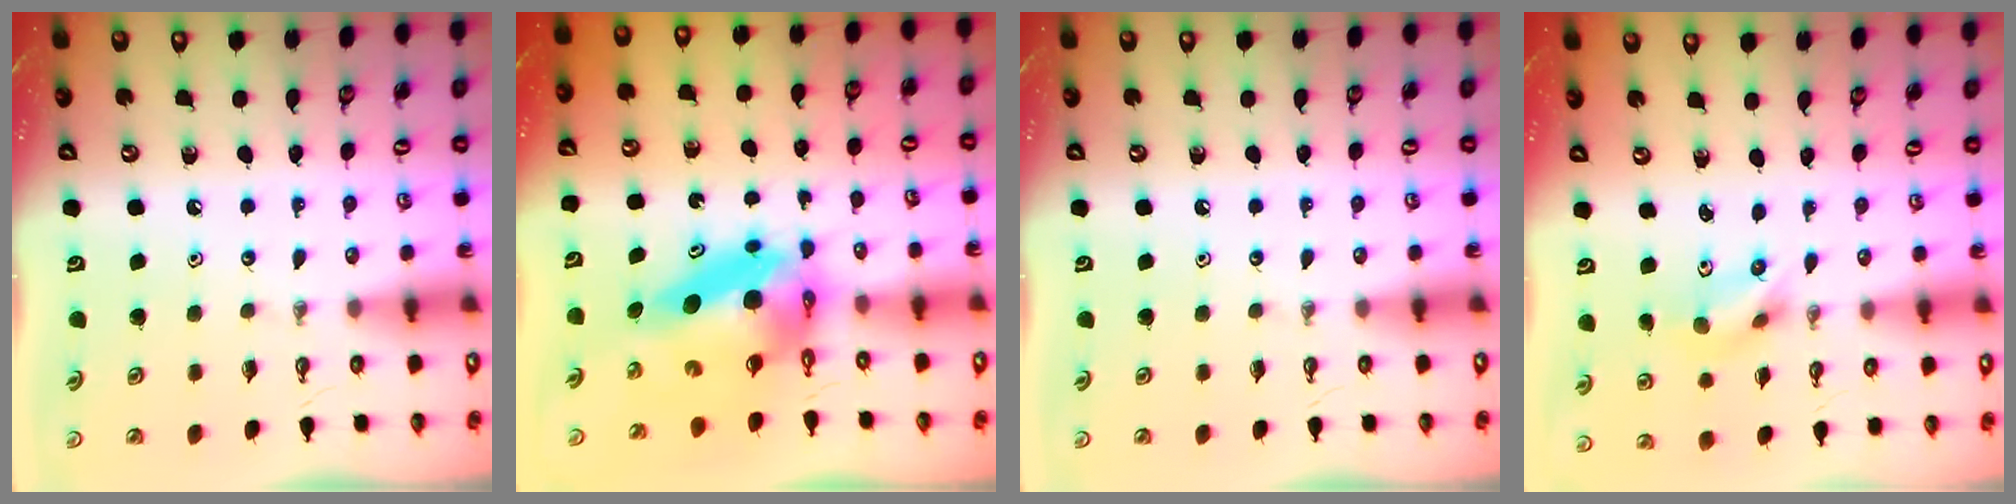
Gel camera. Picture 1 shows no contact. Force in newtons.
{"total": 9.2, "press": 9.2, "slide": 0.9}
{"total": 0.0}
{"total": 6.3, "press": 2.7, "slide": 5.7}